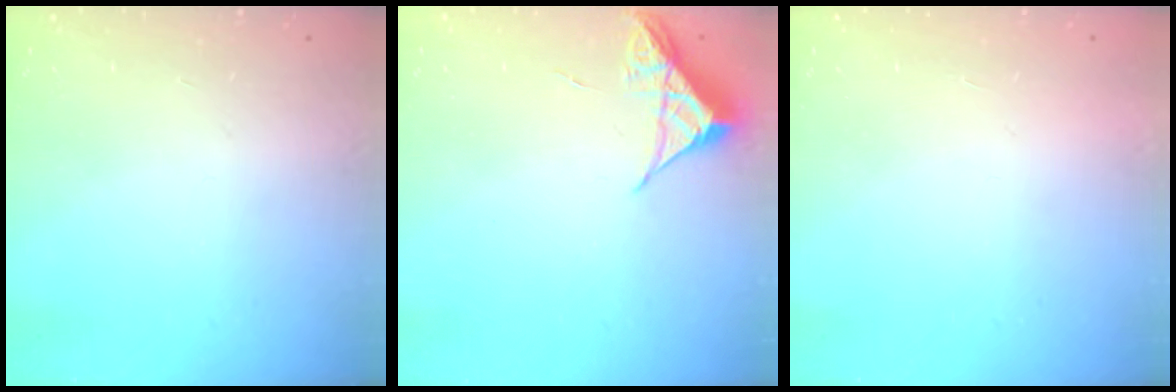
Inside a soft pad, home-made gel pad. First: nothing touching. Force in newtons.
{"total": 5.2, "press": 5.1, "slide": 0.3}
{"total": 1.7, "press": 1.6, "slide": 0.1}